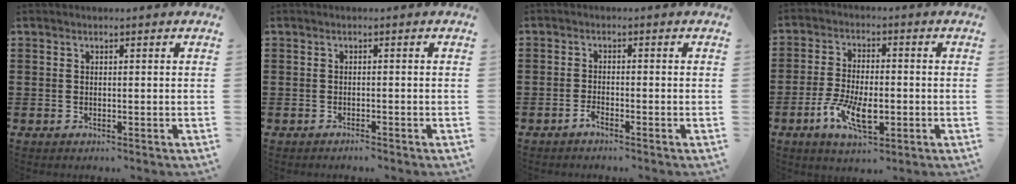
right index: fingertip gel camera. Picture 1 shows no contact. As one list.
[{"total": 0.7, "force": [-0.7, 0.0, 0.1], "torque": [-0.005, -0.001, -0.015]}, {"total": 1.7, "force": [-1.6, 0.1, 0.6], "torque": [-0.014, -0.001, -0.030]}, {"total": 8.0, "force": [-3.0, 3.4, 6.6], "torque": [-0.140, -0.006, -0.055]}]